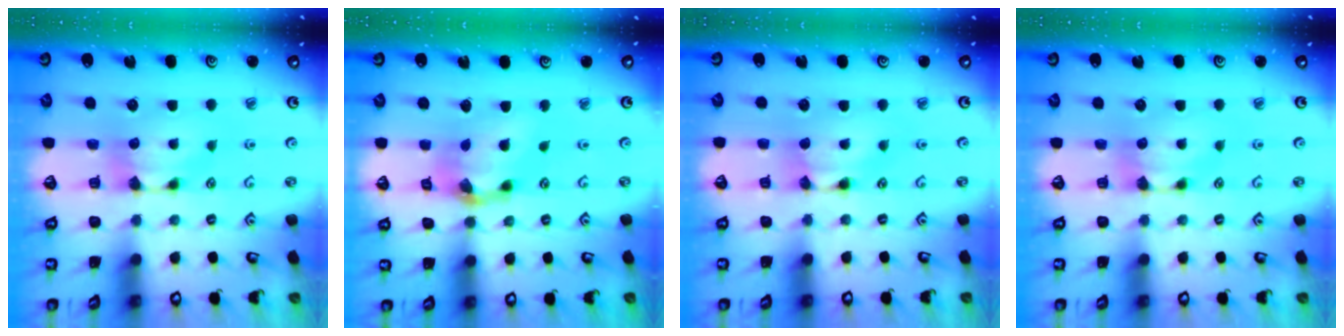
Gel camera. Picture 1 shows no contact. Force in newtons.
{"total": 6.5, "press": 6.1, "slide": 2.2}
{"total": 1.7, "press": 1.7, "slide": 0.1}
{"total": 0.0}